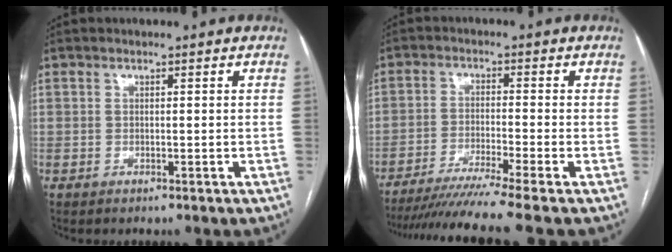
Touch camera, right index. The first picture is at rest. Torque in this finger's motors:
{"motor_torque": [1.37, -0.61, 0.45, 0.11]}